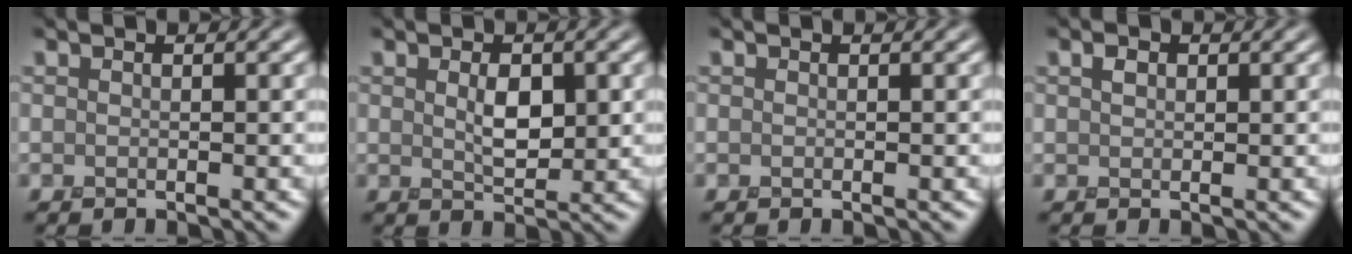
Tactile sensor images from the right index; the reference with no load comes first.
{"total": 2.5, "force": [0.3, 1.4, 2.1], "torque": [-0.043, -0.005, 0.011]}
{"total": 0.0}
{"total": 0.8, "force": [0.3, 0.6, 0.5], "torque": [-0.011, 0.003, 0.003]}